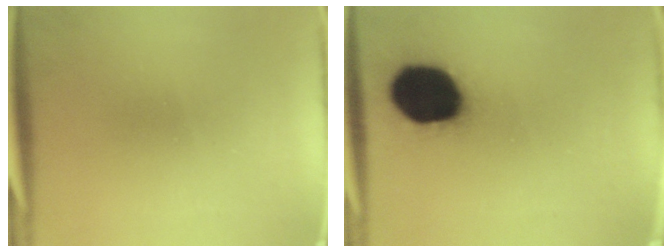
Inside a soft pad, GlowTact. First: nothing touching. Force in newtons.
{"total": 19.9}